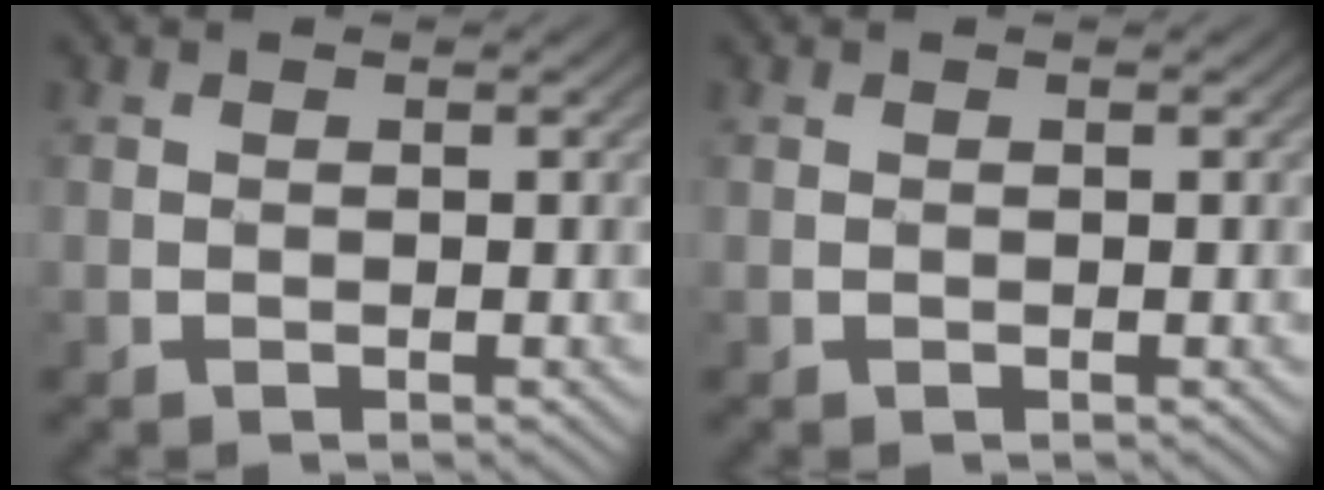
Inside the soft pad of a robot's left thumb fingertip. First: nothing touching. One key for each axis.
{"total": 0.0}